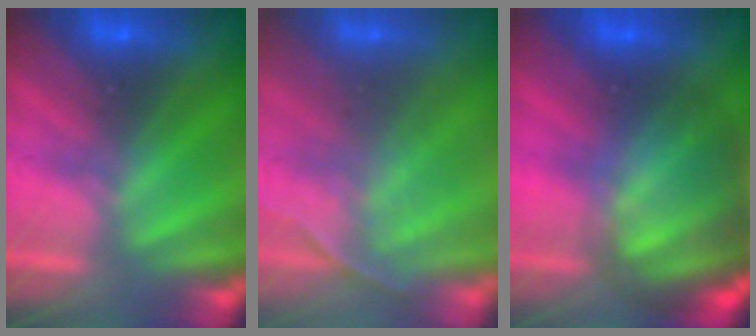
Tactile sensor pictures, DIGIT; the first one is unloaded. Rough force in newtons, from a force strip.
{"total": 1.8}
{"total": 5.7}